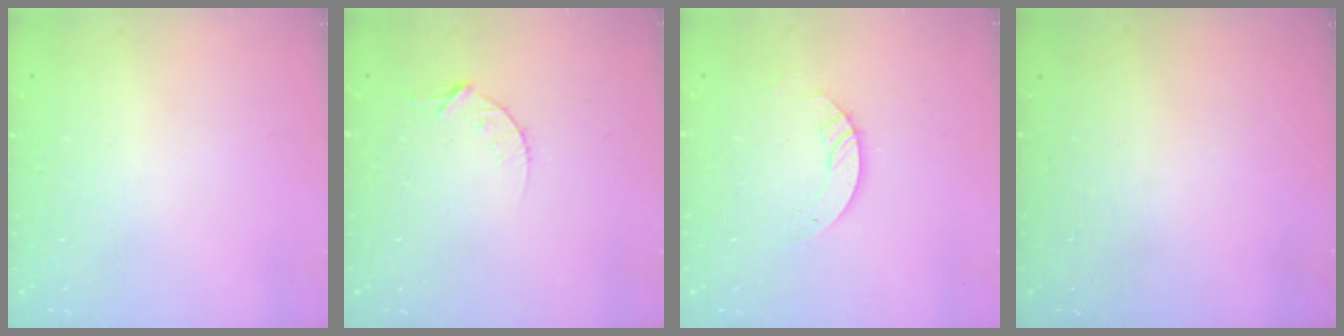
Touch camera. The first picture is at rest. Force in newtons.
{"total": 3.8, "press": 3.7, "slide": 0.5}
{"total": 3.7, "press": 3.7, "slide": 0.3}
{"total": 0.0}